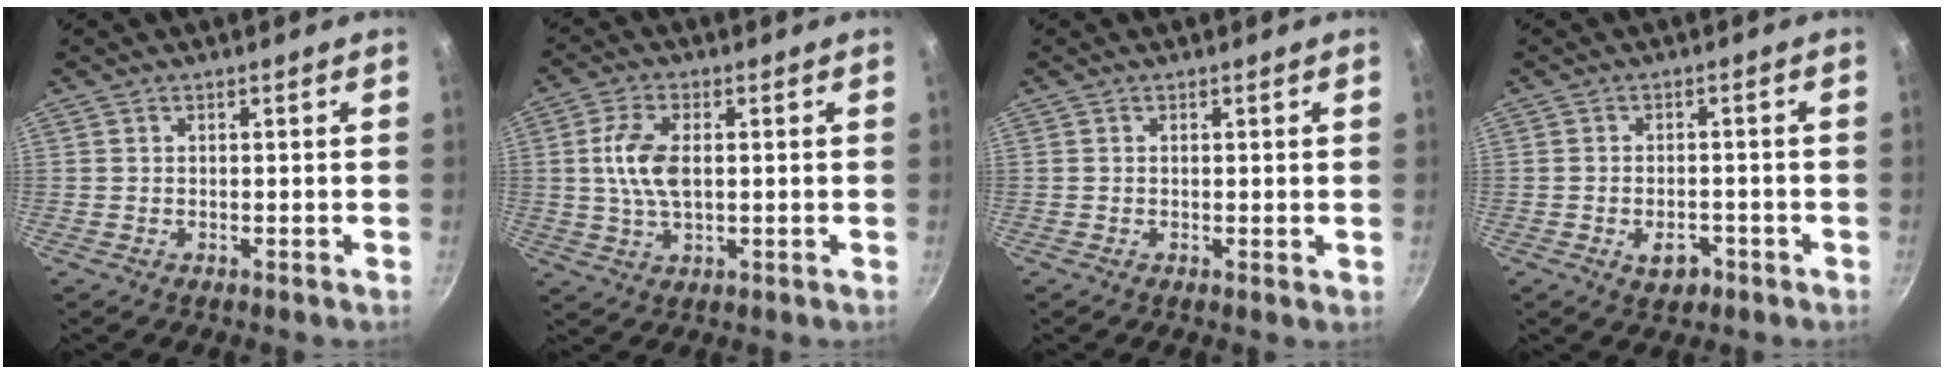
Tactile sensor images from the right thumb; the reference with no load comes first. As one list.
[{"total": 8.0, "force": [0.9, 4.1, 6.9], "torque": [-0.136, 0.005, 0.014]}, {"total": 0.6, "force": [0.2, 0.2, 0.5], "torque": [-0.007, -0.001, 0.000]}, {"total": 4.4, "force": [-2.0, 2.8, 2.7], "torque": [-0.031, 0.014, -0.025]}]